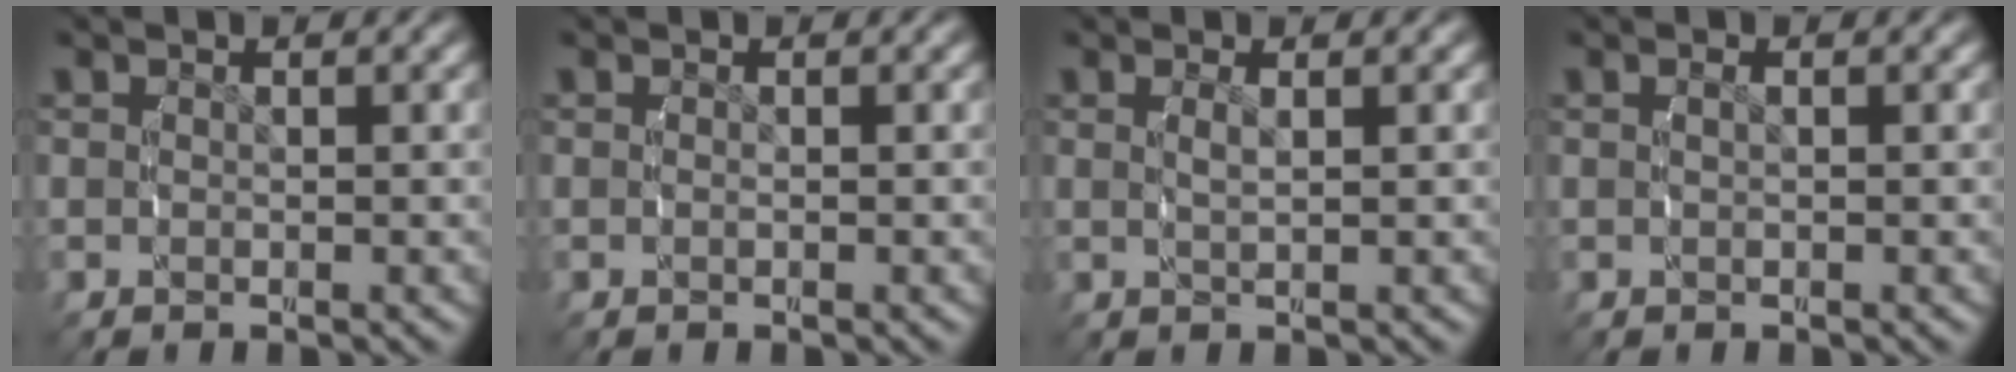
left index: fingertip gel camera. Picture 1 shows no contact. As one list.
[{"total": 0.0}, {"total": 1.3, "force": [0.5, -0.4, 1.1], "torque": [-0.020, -0.001, 0.014]}, {"total": 0.6, "force": [0.0, -0.3, 0.5], "torque": [-0.009, 0.002, 0.001]}]